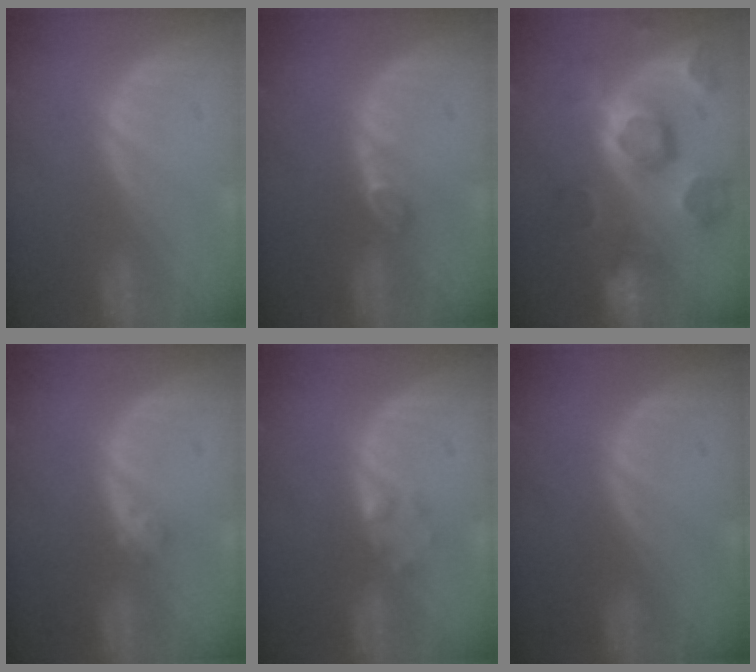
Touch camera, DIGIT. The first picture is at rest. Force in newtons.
{"total": 2.0, "press": 1.9, "slide": 0.4}
{"total": 11.4, "press": 10.1, "slide": 5.4}
{"total": 1.6, "press": 1.4, "slide": 0.8}
{"total": 1.4, "press": 1.3, "slide": 0.2}
{"total": 0.0}